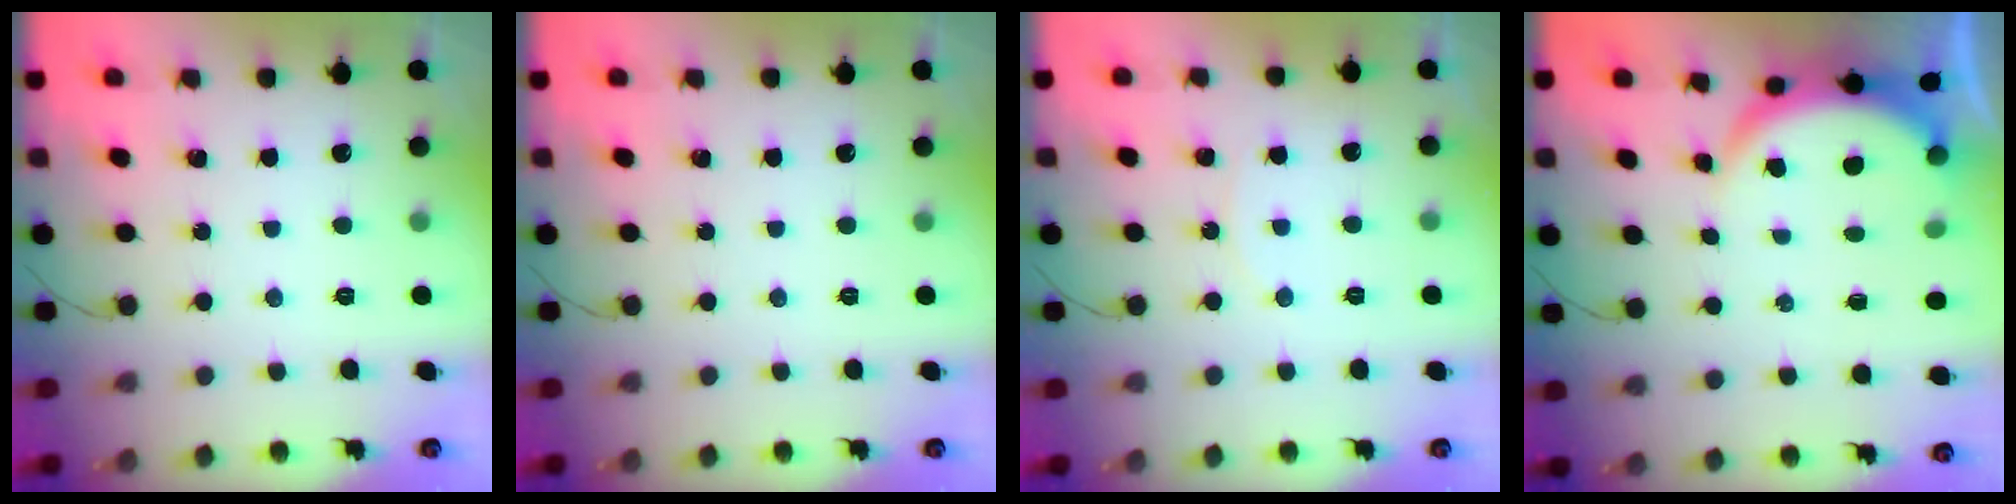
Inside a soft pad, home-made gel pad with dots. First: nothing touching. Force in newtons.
{"total": 0.0}
{"total": 3.1, "press": 3.0, "slide": 0.6}
{"total": 6.6, "press": 6.6, "slide": 1.0}